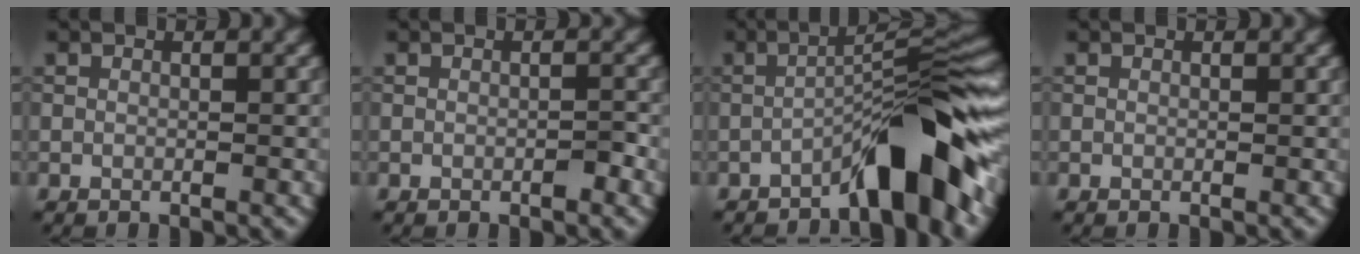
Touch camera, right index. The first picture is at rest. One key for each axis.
{"total": 0.9, "fx": -0.5, "fy": 0.2, "fz": 0.7, "tx": -0.010, "ty": 0.002, "tz": -0.007}
{"total": 7.3, "fx": -4.2, "fy": 1.0, "fz": 5.9, "tx": -0.082, "ty": 0.028, "tz": -0.075}
{"total": 0.0}